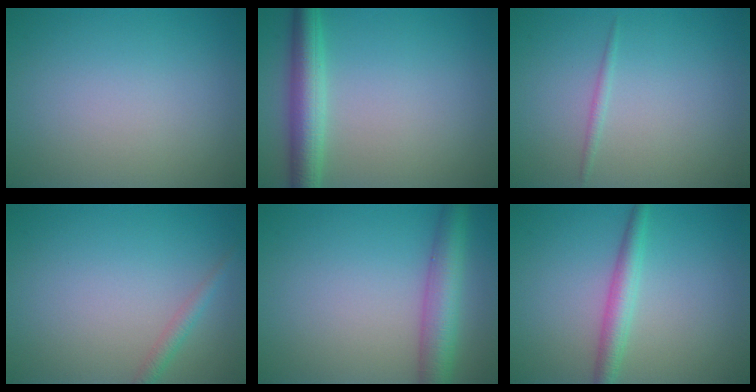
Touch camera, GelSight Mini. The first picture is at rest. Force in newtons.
{"total": 4.3, "press": 4.3, "slide": 0.1}
{"total": 0.7, "press": 0.7, "slide": 0.0}
{"total": 1.4, "press": 1.4, "slide": 0.0}
{"total": 4.8, "press": 4.8, "slide": 0.2}
{"total": 2.7, "press": 2.7, "slide": 0.0}